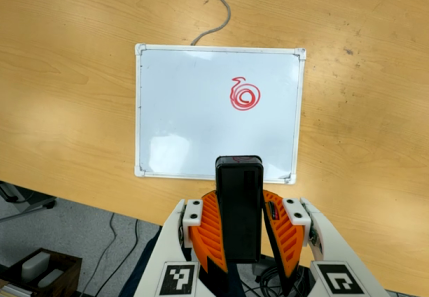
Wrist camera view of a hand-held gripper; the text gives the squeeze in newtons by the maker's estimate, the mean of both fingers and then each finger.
{"total": 8.7, "left": 7.4, "right": 9.9}